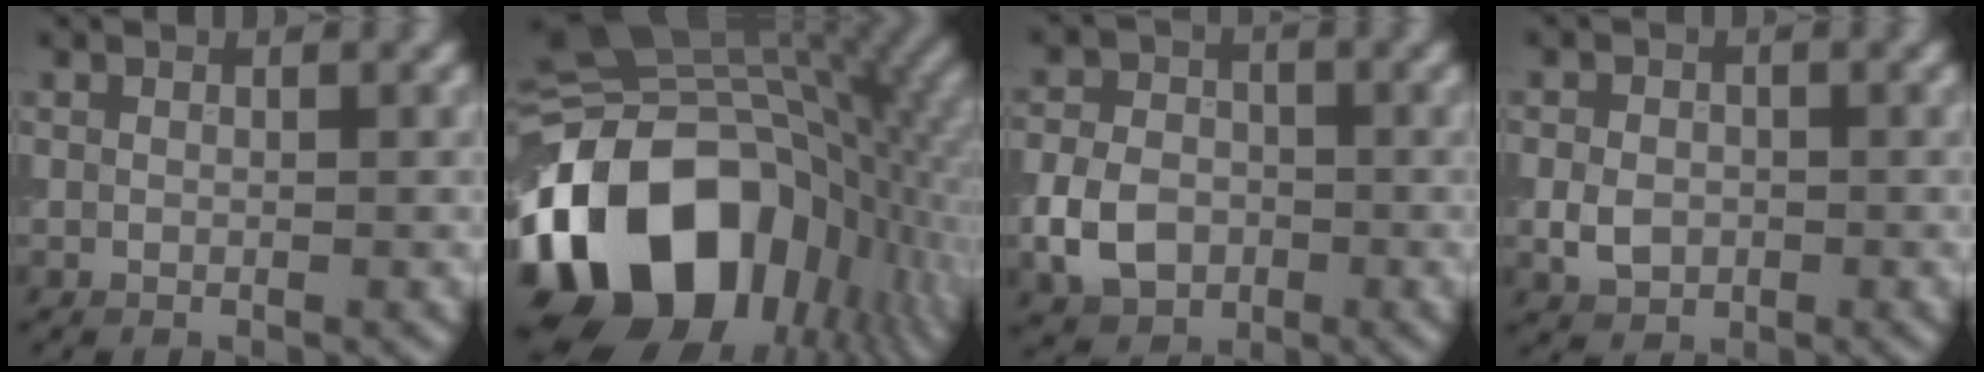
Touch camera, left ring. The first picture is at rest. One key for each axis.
{"total": 19.4, "fx": -5.9, "fy": 13.2, "fz": 12.9, "tx": -0.237, "ty": 0.004, "tz": -0.109}
{"total": 5.1, "fx": -1.7, "fy": 3.9, "fz": 2.8, "tx": -0.059, "ty": -0.002, "tz": -0.039}
{"total": 2.6, "fx": -0.6, "fy": 2.1, "fz": 1.5, "tx": -0.026, "ty": -0.003, "tz": -0.014}